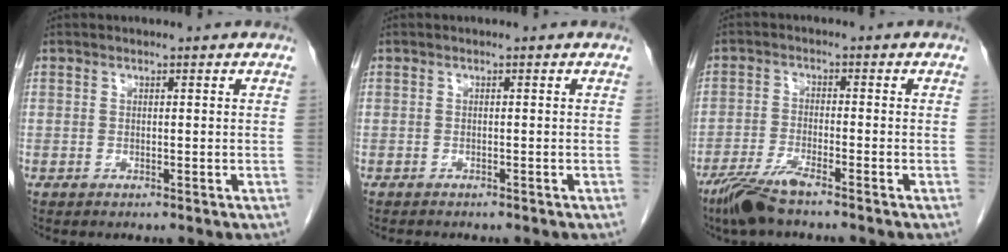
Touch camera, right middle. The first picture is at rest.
{"total": 2.2, "force": [-1.9, 0.7, 1.0], "torque": [-0.020, -0.005, -0.018]}
{"total": 6.0, "force": [-4.6, 0.5, 3.8], "torque": [-0.087, -0.016, -0.091]}